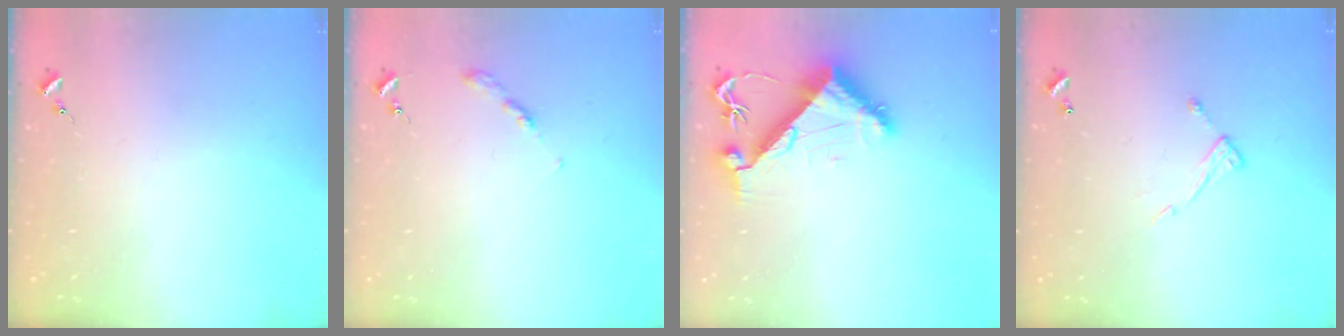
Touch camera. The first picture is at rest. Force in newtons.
{"total": 2.7, "press": 2.6, "slide": 0.3}
{"total": 8.5, "press": 8.4, "slide": 1.4}
{"total": 7.0, "press": 7.0, "slide": 0.4}